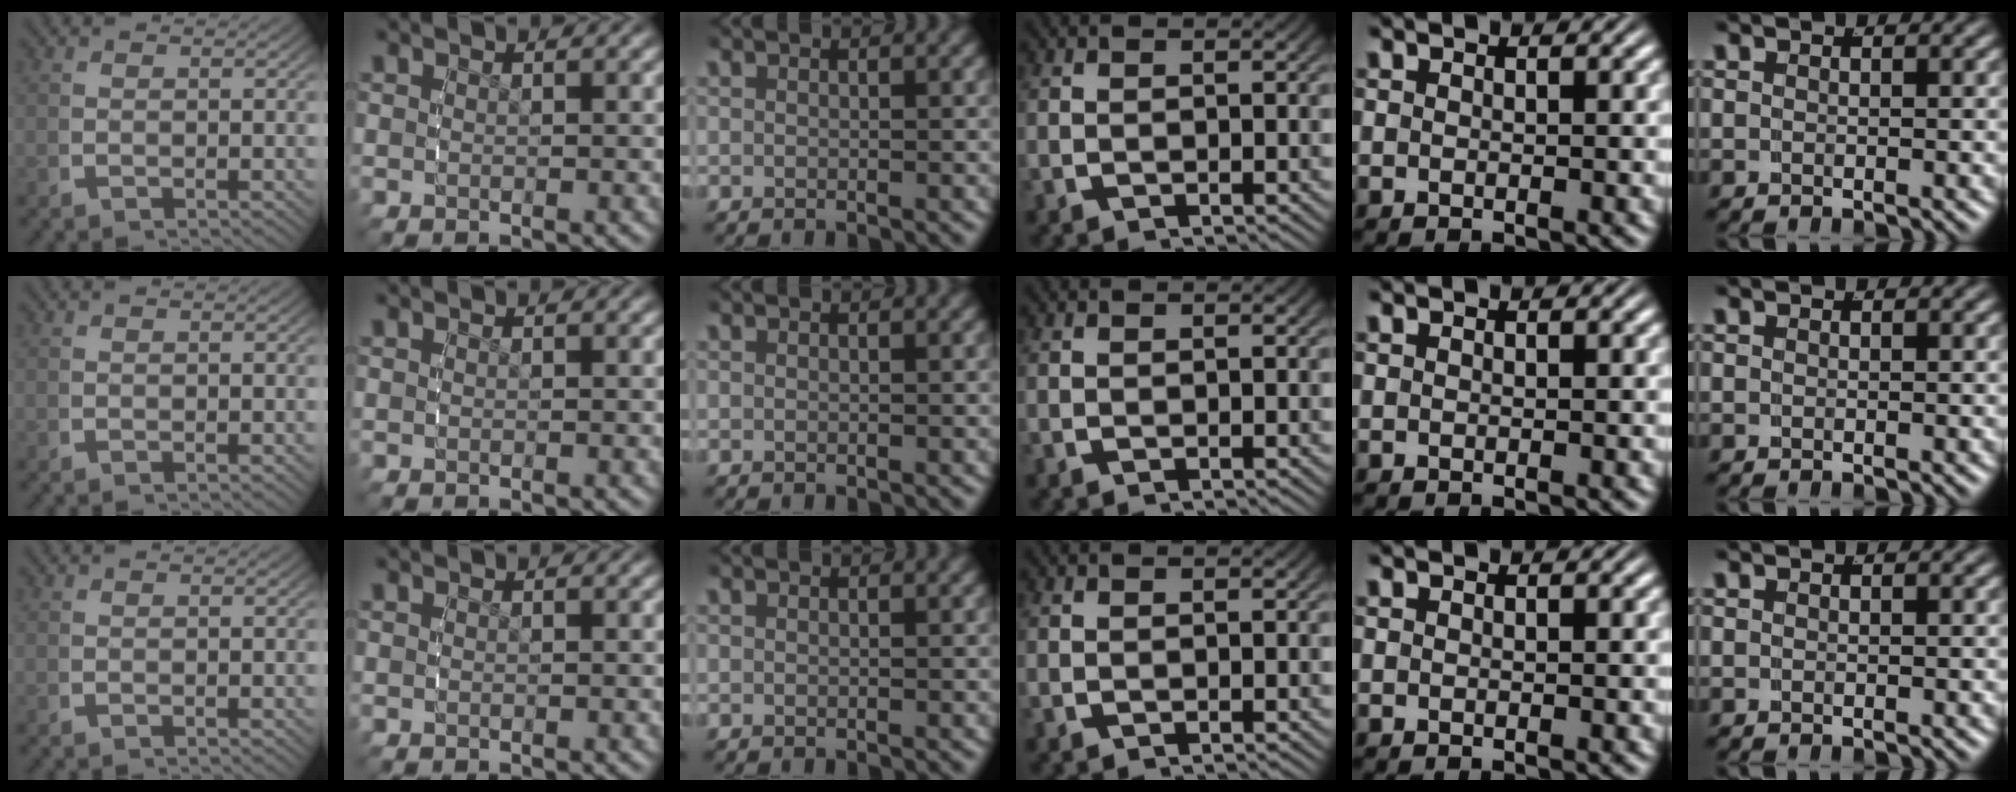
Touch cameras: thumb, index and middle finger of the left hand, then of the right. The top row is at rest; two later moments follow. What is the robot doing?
{"motion": "reach", "object": "photo album"}